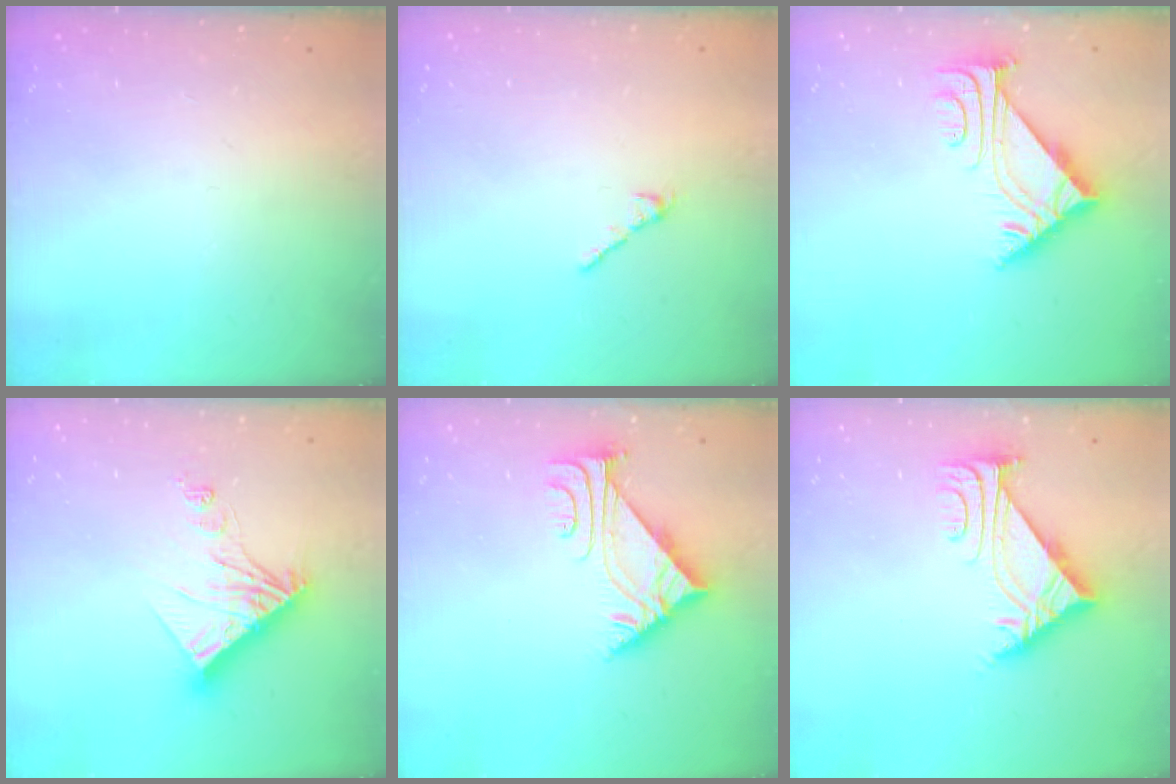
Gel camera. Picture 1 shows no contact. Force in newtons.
{"total": 2.2, "press": 2.2, "slide": 0.4}
{"total": 6.2, "press": 6.2, "slide": 0.7}
{"total": 12.2, "press": 12.1, "slide": 0.9}
{"total": 5.0, "press": 4.9, "slide": 0.9}
{"total": 7.2, "press": 7.2, "slide": 1.1}